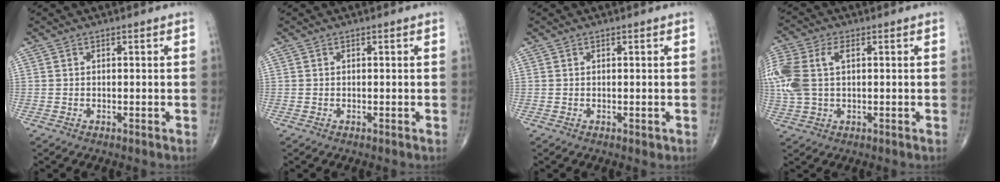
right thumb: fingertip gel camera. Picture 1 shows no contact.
{"total": 0.0}
{"total": 0.6, "force": [0.1, 0.4, 0.4], "torque": [-0.003, -0.001, 0.004]}
{"total": 13.4, "force": [2.2, 8.3, 10.2], "torque": [-0.280, 0.020, 0.045]}